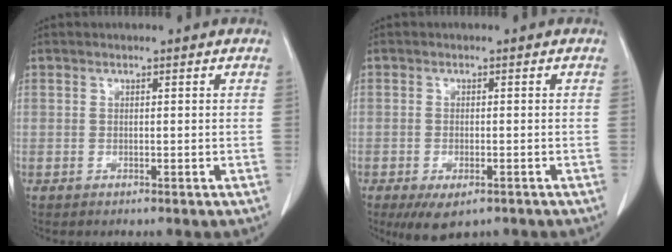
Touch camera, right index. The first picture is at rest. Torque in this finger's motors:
{"motor_torque": [0.60, -0.54, 0.26, 0.06]}